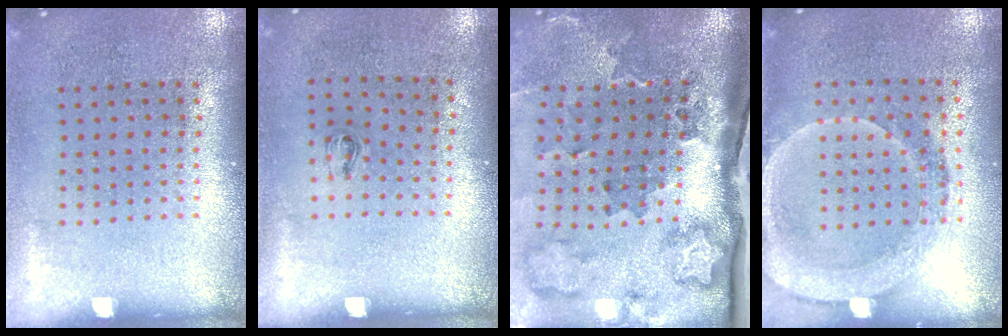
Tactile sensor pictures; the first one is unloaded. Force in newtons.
{"total": 0.6, "press": 0.2, "slide": 0.5}
{"total": 3.7, "press": 2.4, "slide": 2.8}
{"total": 1.9, "press": 1.6, "slide": 1.0}